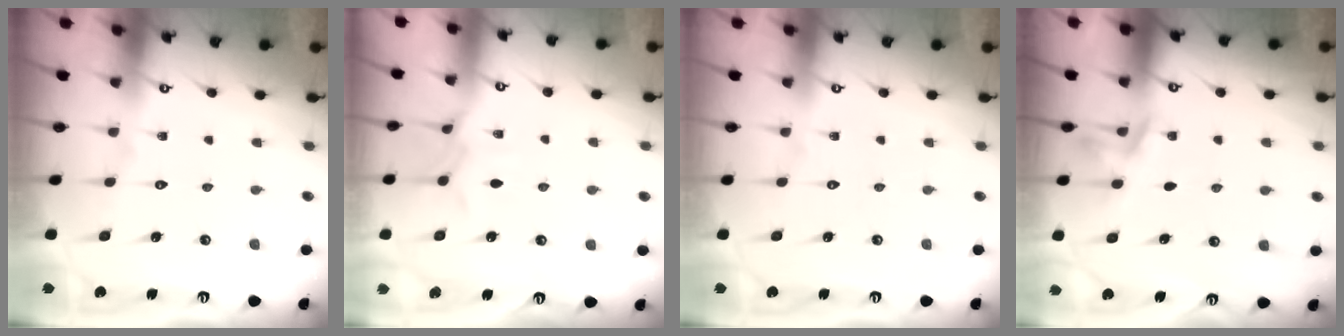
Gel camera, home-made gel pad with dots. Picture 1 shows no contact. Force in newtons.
{"total": 6.7, "press": 6.7, "slide": 0.7}
{"total": 0.0}
{"total": 2.9, "press": 2.3, "slide": 1.7}